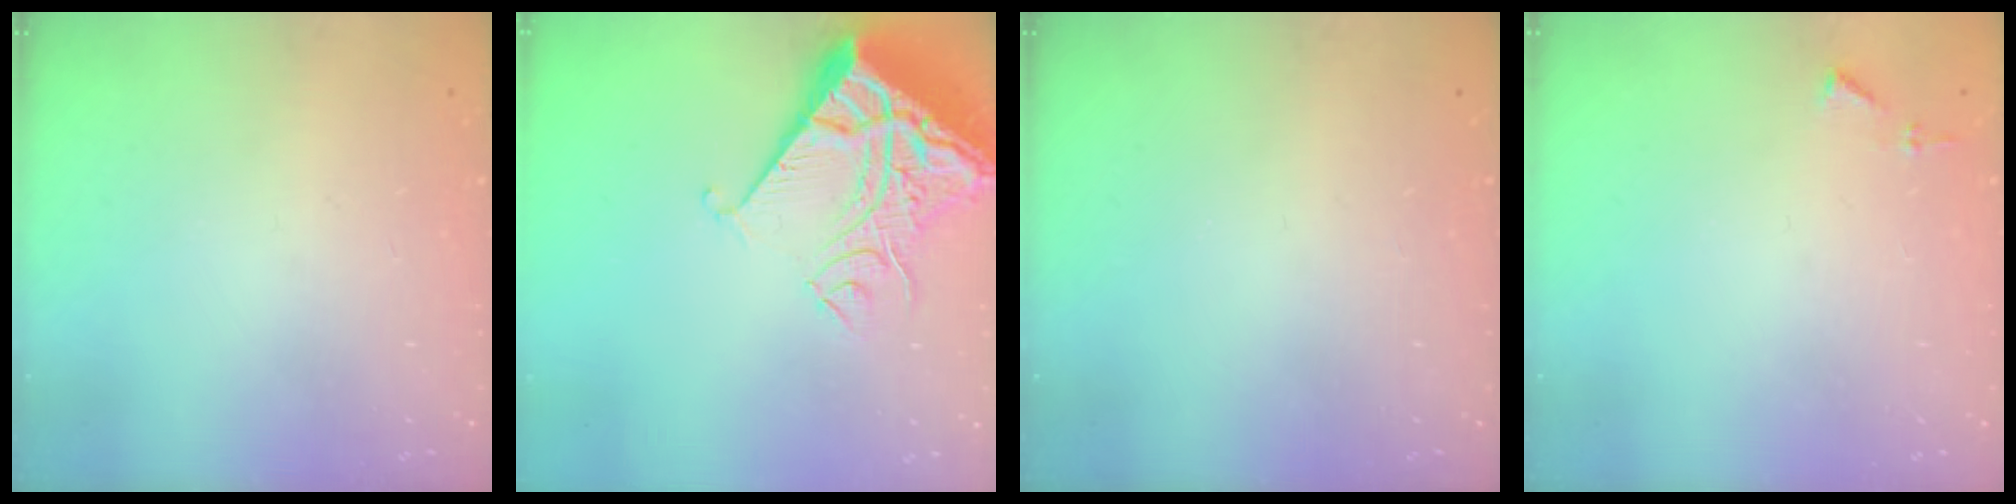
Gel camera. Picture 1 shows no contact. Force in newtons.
{"total": 11.2, "press": 11.1, "slide": 1.5}
{"total": 0.0}
{"total": 4.4, "press": 4.4, "slide": 0.6}